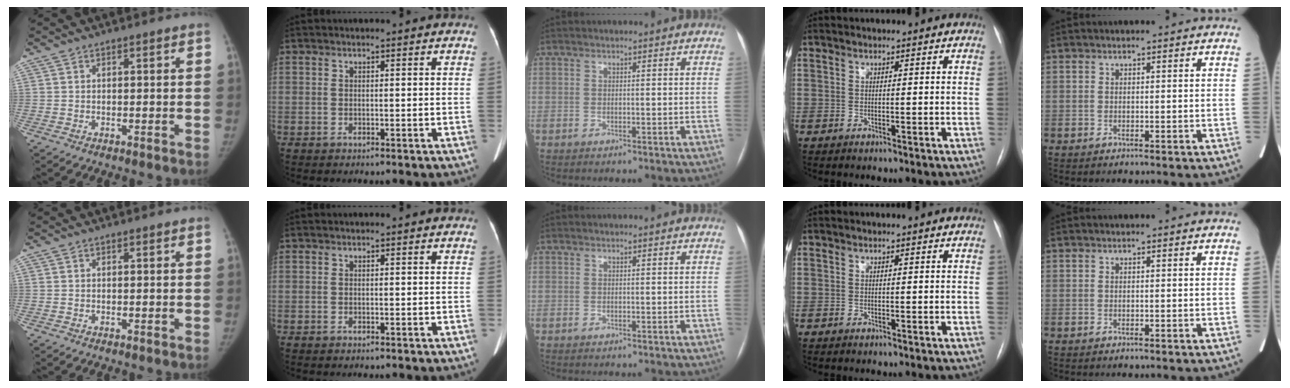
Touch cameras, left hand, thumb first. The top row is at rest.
{}